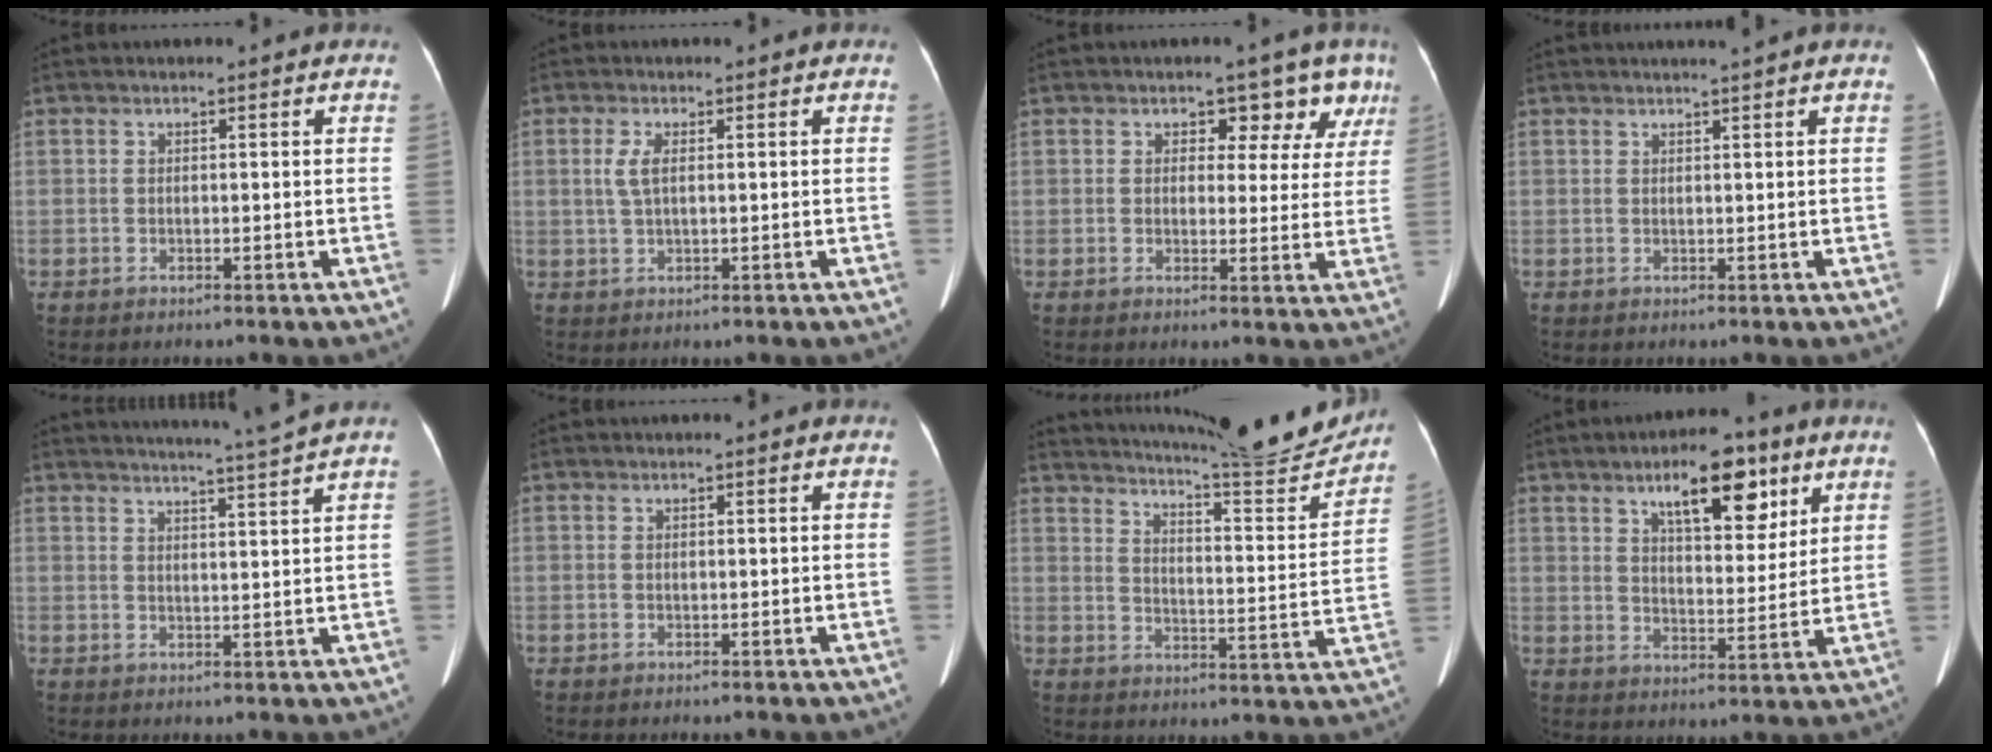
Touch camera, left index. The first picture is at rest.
{"total": 2.5, "force": [0.5, 0.6, 2.3], "torque": [-0.056, 0.002, 0.013]}
{"total": 6.4, "force": [4.4, 4.2, 1.9], "torque": [-0.005, 0.002, 0.035]}
{"total": 1.6, "force": [1.4, -0.6, 0.7], "torque": [-0.010, 0.001, 0.027]}
{"total": 7.4, "force": [6.6, -2.4, 2.3], "torque": [-0.036, -0.020, 0.090]}
{"total": 0.0}
{"total": 18.6, "force": [17.7, 0.0, 5.7], "torque": [-0.094, -0.063, 0.230]}
{"total": 10.9, "force": [6.2, 4.0, 8.0], "torque": [-0.124, 0.013, 0.098]}